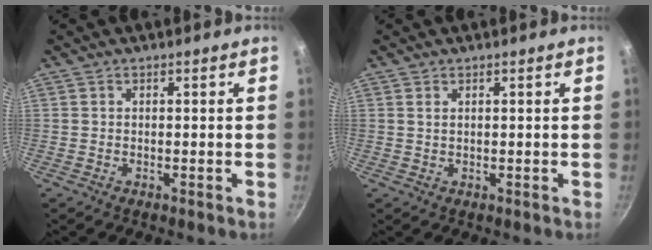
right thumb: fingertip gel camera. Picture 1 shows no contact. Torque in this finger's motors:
{"motor_torque": [-0.13, 0.14, 0.14, 0.46, 0.06]}